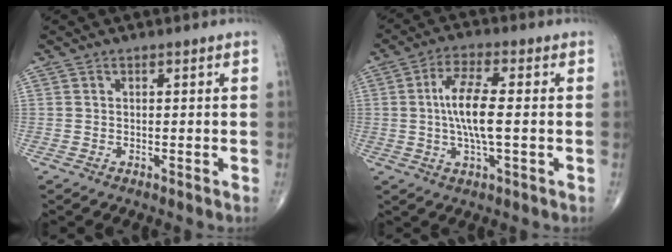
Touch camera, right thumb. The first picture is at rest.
{"total": 9.2, "force": [0.1, 2.4, 8.9], "torque": [-0.186, 0.003, -0.004]}